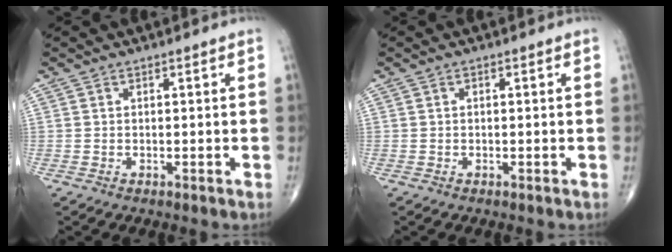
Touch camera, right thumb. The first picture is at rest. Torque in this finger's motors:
{"motor_torque": [-0.48, -0.32, -0.19, -0.12, 0.00]}